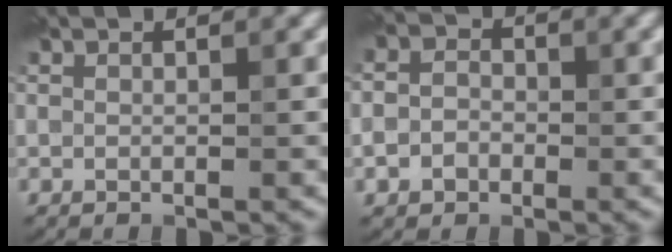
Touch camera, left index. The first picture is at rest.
{"total": 2.5, "force": [-0.7, 2.1, 1.2], "torque": [-0.009, 0.000, -0.023]}